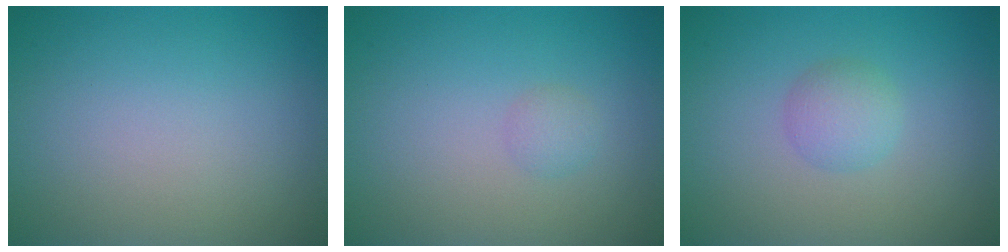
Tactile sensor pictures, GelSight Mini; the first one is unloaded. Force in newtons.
{"total": 1.0, "press": 1.0, "slide": 0.1}
{"total": 2.1, "press": 2.1, "slide": 0.1}